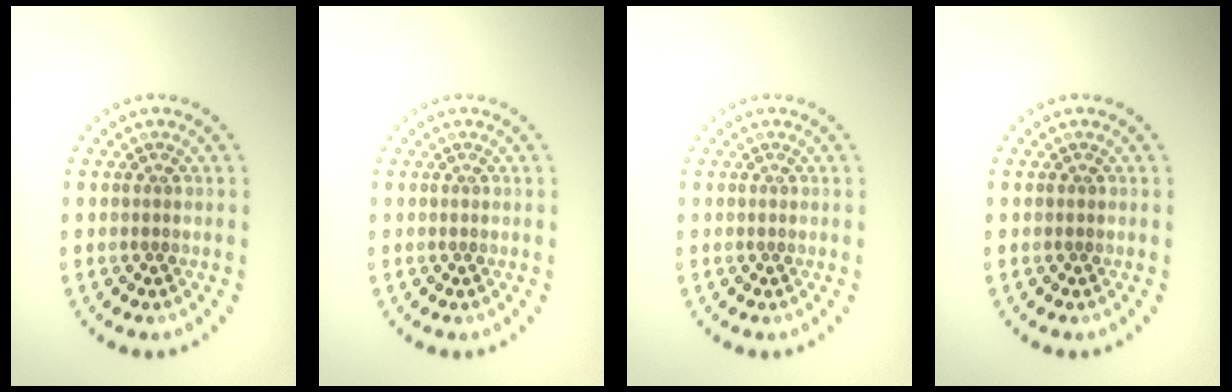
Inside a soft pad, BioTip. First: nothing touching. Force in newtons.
{"total": 0.0}
{"total": 0.0}
{"total": 0.0}